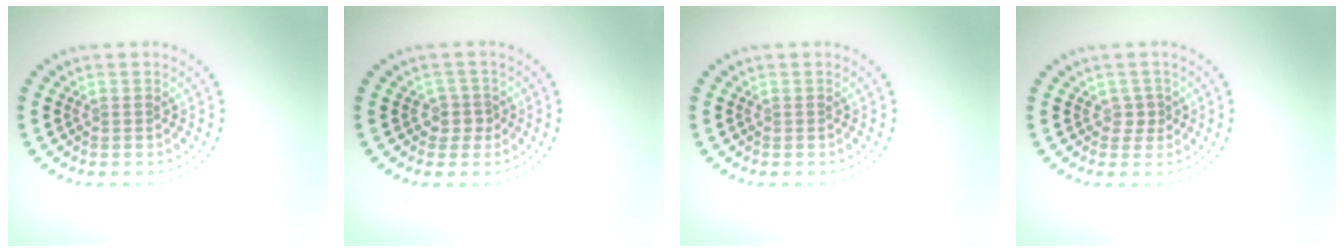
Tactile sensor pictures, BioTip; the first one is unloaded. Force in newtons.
{"total": 1.7, "press": 1.2, "slide": 1.1}
{"total": 0.0}
{"total": 1.0, "press": 0.8, "slide": 0.5}